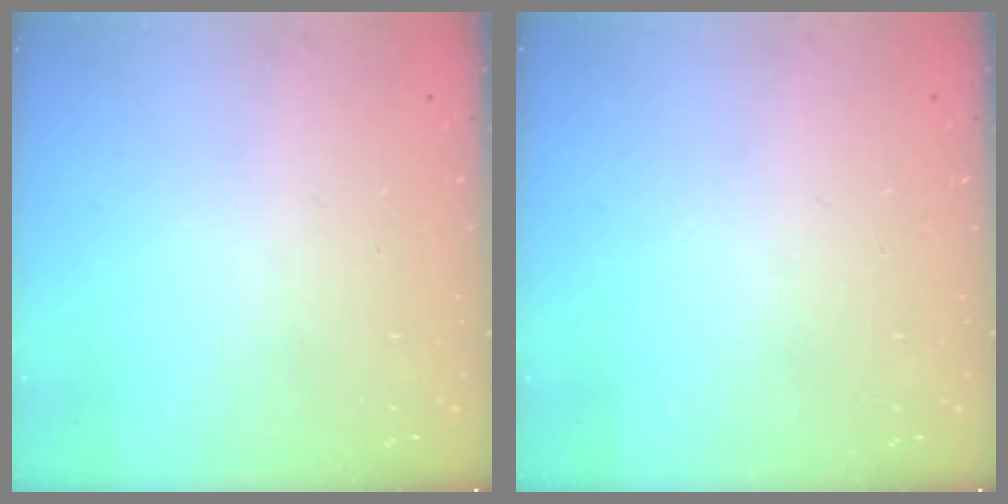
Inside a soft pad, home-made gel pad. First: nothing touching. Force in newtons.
{"total": 0.0}